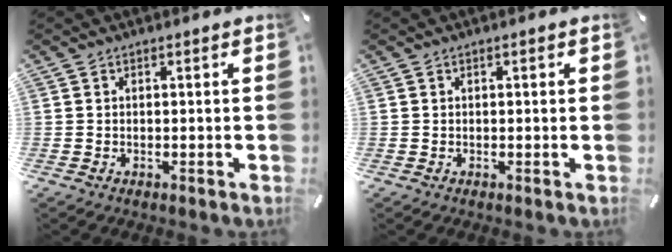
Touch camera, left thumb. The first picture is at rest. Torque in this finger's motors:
{"motor_torque": [-0.03, -0.31, 0.00, 0.04, -0.02]}